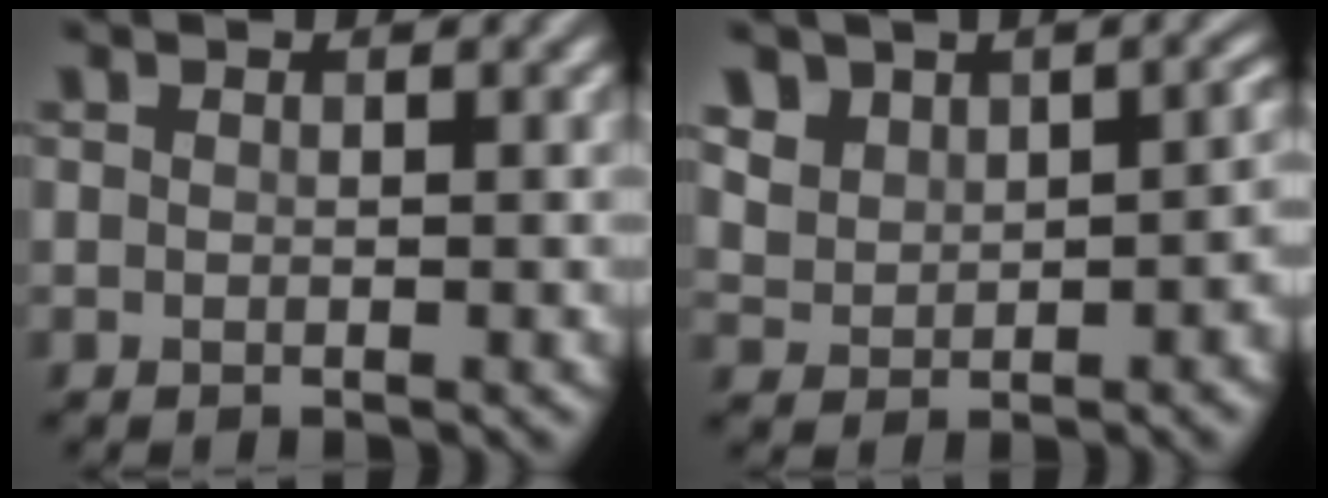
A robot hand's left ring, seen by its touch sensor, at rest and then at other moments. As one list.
[{"total": 5.4, "force": [1.8, 4.0, 3.2], "torque": [-0.043, 0.002, 0.037]}]